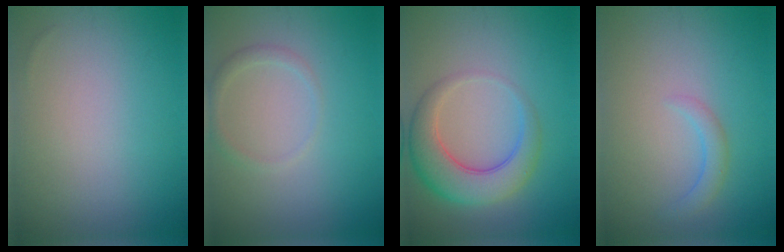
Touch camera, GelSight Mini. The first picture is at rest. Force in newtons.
{"total": 1.3, "press": 1.3, "slide": 0.0}
{"total": 5.6, "press": 5.6, "slide": 0.3}
{"total": 1.6, "press": 1.6, "slide": 0.2}